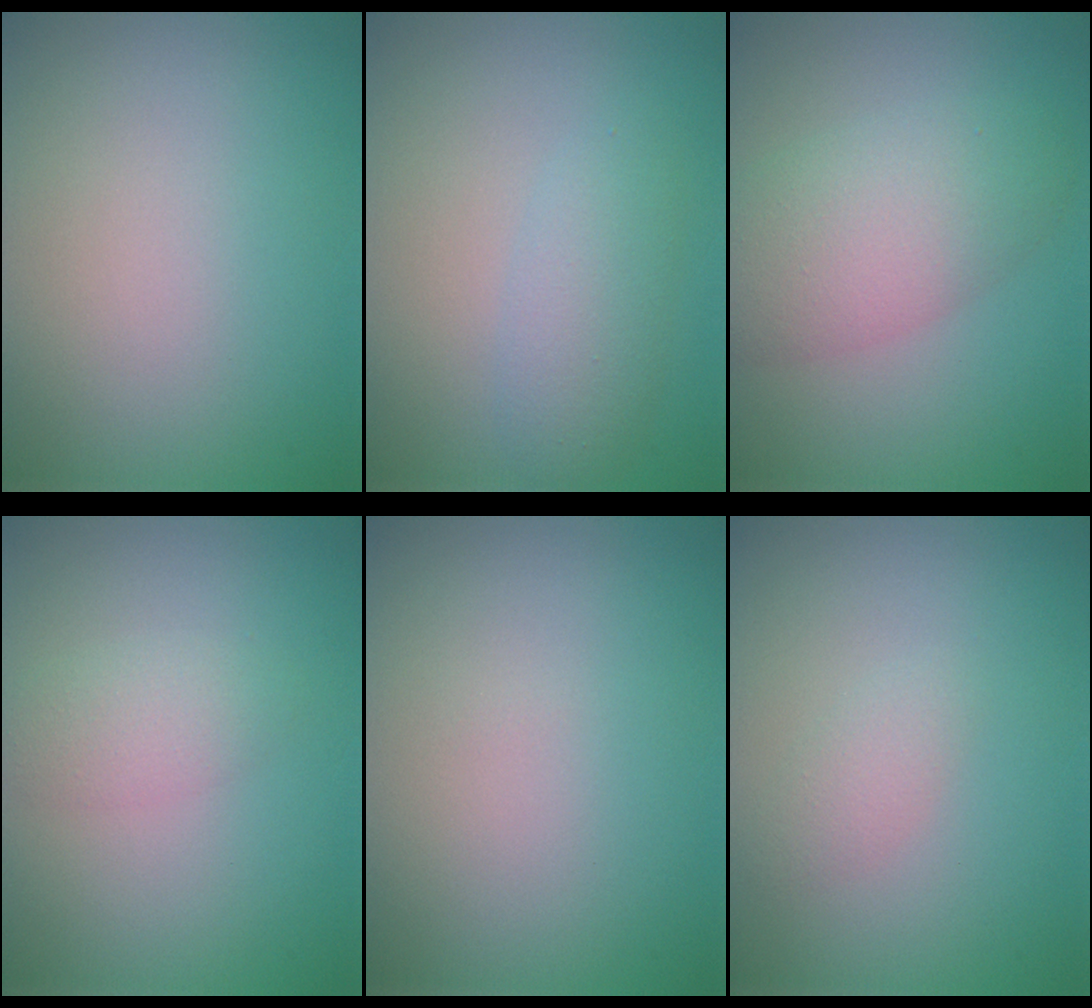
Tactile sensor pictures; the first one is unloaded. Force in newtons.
{"total": 2.4, "press": 2.4, "slide": 0.2}
{"total": 5.5, "press": 5.5, "slide": 0.2}
{"total": 1.9, "press": 1.9, "slide": 0.1}
{"total": 0.0}
{"total": 1.2, "press": 1.2, "slide": 0.0}